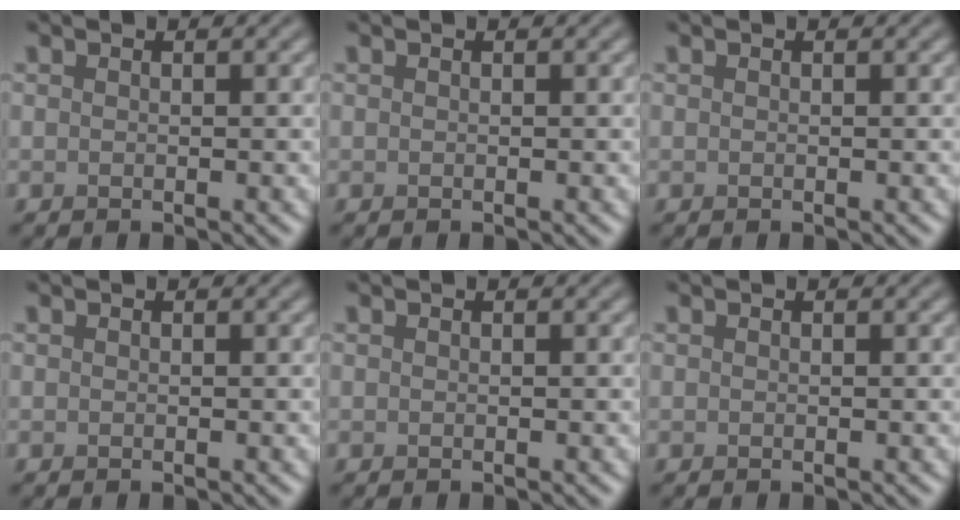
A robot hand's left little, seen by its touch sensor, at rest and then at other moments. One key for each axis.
{"total": 0.0}
{"total": 0.0}
{"total": 0.0}
{"total": 0.0}
{"total": 0.0}